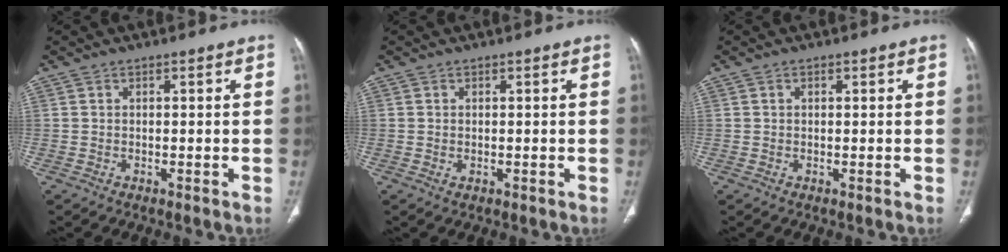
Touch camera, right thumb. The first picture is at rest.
{"total": 0.6, "force": [-0.1, 0.4, 0.4], "torque": [-0.010, -0.003, 0.001]}
{"total": 0.5, "force": [0.2, 0.3, 0.3], "torque": [-0.004, 0.000, 0.003]}